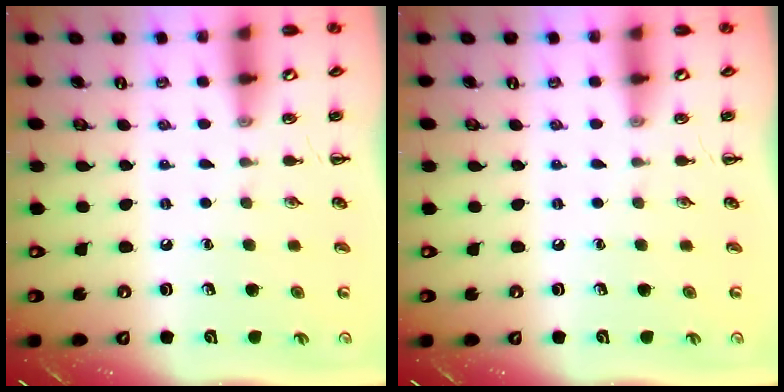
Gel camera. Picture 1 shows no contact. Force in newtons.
{"total": 0.0}